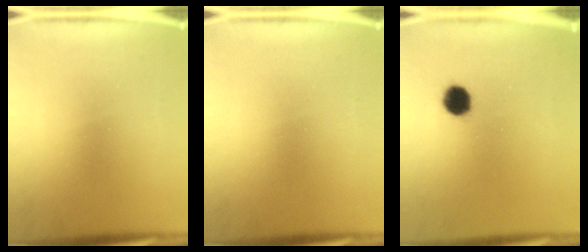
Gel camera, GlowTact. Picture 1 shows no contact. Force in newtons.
{"total": 0.0}
{"total": 5.3}